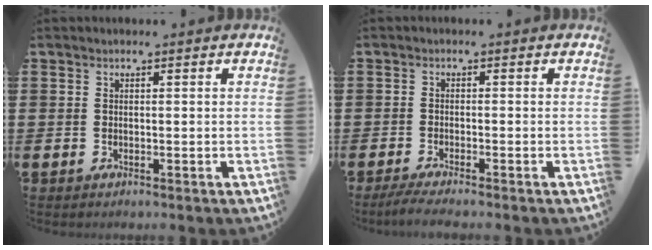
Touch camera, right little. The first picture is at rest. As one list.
[{"total": 1.8, "force": [-1.4, 0.0, 1.2], "torque": [-0.019, 0.001, -0.026]}]